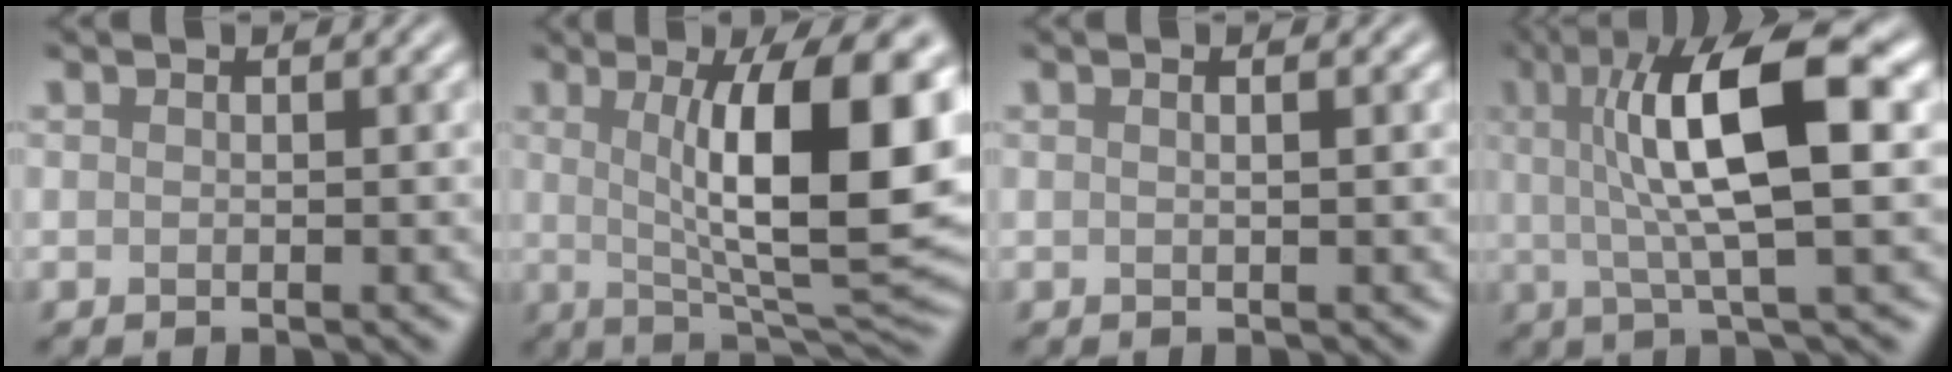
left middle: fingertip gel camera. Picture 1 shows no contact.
{"total": 12.8, "force": [1.9, 3.2, 12.2], "torque": [-0.165, -0.001, 0.033]}
{"total": 0.9, "force": [0.3, 0.3, 0.8], "torque": [-0.009, 0.001, 0.001]}
{"total": 10.1, "force": [2.2, 2.4, 9.6], "torque": [-0.153, 0.007, 0.038]}